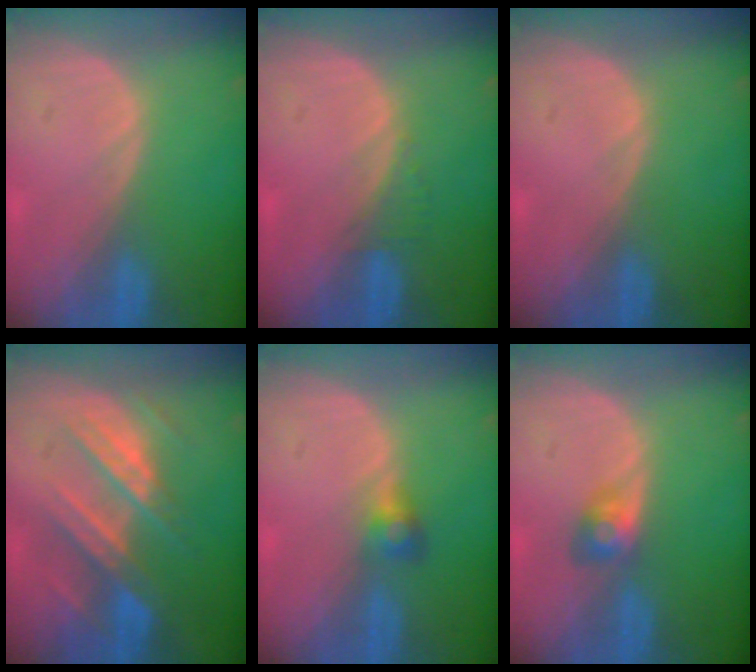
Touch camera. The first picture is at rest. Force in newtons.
{"total": 1.3, "press": 1.2, "slide": 0.4}
{"total": 0.0}
{"total": 9.0, "press": 7.8, "slide": 4.4}
{"total": 2.6, "press": 2.5, "slide": 0.2}
{"total": 2.9, "press": 2.7, "slide": 1.2}